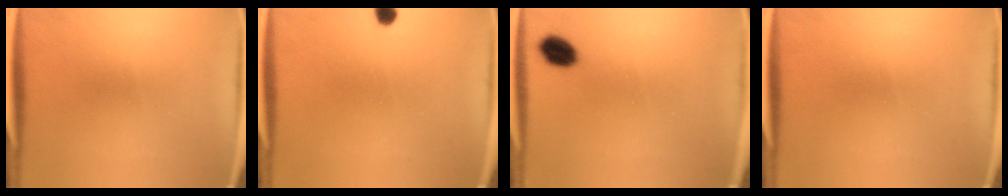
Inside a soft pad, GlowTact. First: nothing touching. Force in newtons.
{"total": 2.0}
{"total": 5.1}
{"total": 0.0}